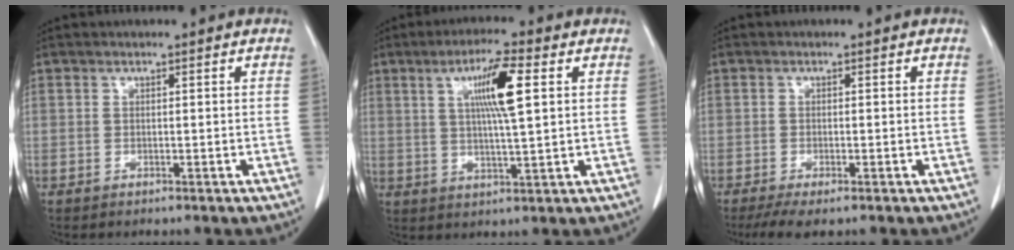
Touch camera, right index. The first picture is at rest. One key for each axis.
{"total": 8.6, "fx": 2.6, "fy": 0.3, "fz": 8.2, "tx": -0.147, "ty": 0.004, "tz": 0.044}
{"total": 4.2, "fx": -3.0, "fy": 0.9, "fz": 2.8, "tx": -0.050, "ty": -0.012, "tz": -0.048}